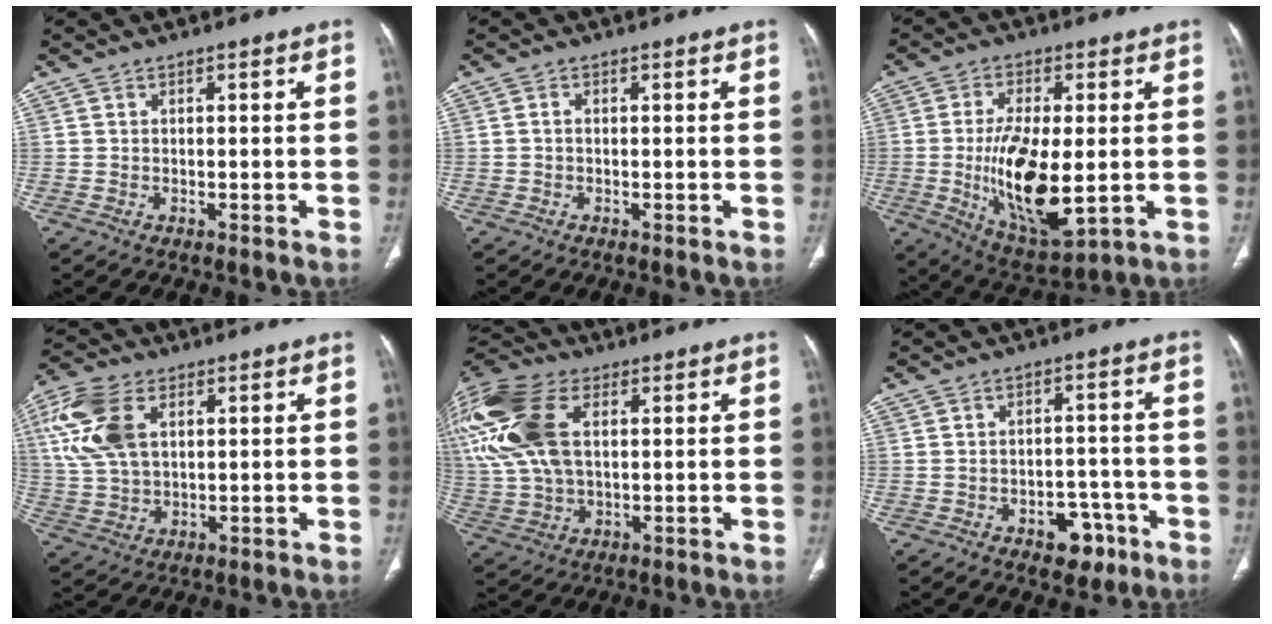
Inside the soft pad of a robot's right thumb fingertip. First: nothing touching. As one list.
[{"total": 0.6, "force": [-0.1, 0.4, 0.4], "torque": [-0.006, 0.001, -0.004]}, {"total": 16.7, "force": [-1.8, 7.0, 15.0], "torque": [-0.263, -0.021, -0.016]}, {"total": 13.0, "force": [4.1, 7.7, 9.6], "torque": [-0.211, 0.004, 0.084]}, {"total": 22.5, "force": [6.8, 13.2, 16.9], "torque": [-0.414, 0.019, 0.127]}, {"total": 6.3, "force": [-3.5, 4.1, 3.3], "torque": [-0.017, 0.031, -0.043]}]